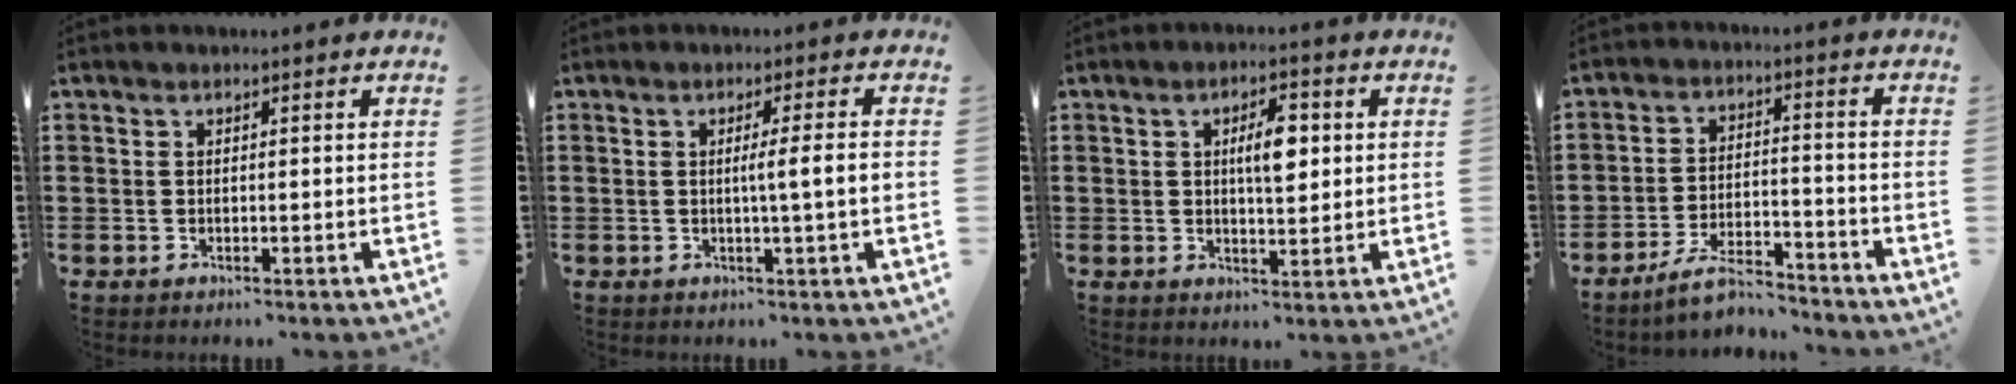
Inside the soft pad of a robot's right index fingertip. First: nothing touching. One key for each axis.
{"total": 4.3, "fx": -0.1, "fy": -0.5, "fz": 4.2, "tx": -0.074, "ty": -0.009, "tz": -0.005}
{"total": 5.4, "fx": 1.1, "fy": 1.9, "fz": 4.9, "tx": -0.083, "ty": 0.003, "tz": 0.012}
{"total": 6.1, "fx": -5.6, "fy": 0.8, "fz": 2.3, "tx": -0.057, "ty": -0.001, "tz": -0.110}